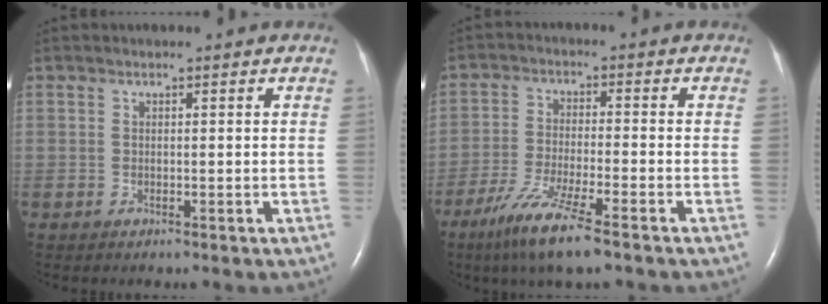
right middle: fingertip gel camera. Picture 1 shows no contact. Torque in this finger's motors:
{"motor_torque": [1.13, -1.01, 0.24, 0.09]}